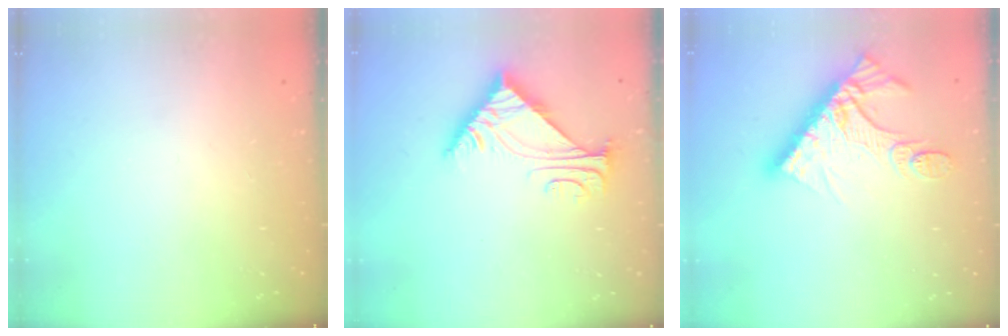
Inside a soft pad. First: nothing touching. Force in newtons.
{"total": 7.0, "press": 7.0, "slide": 0.3}
{"total": 15.5, "press": 15.4, "slide": 1.4}